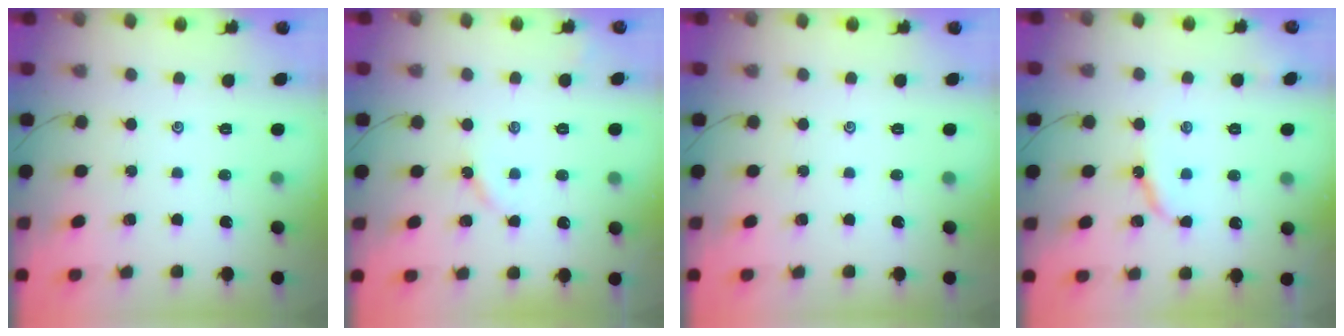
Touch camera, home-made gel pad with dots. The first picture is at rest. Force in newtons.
{"total": 2.5, "press": 2.4, "slide": 0.5}
{"total": 0.0}
{"total": 5.5, "press": 5.5, "slide": 0.7}